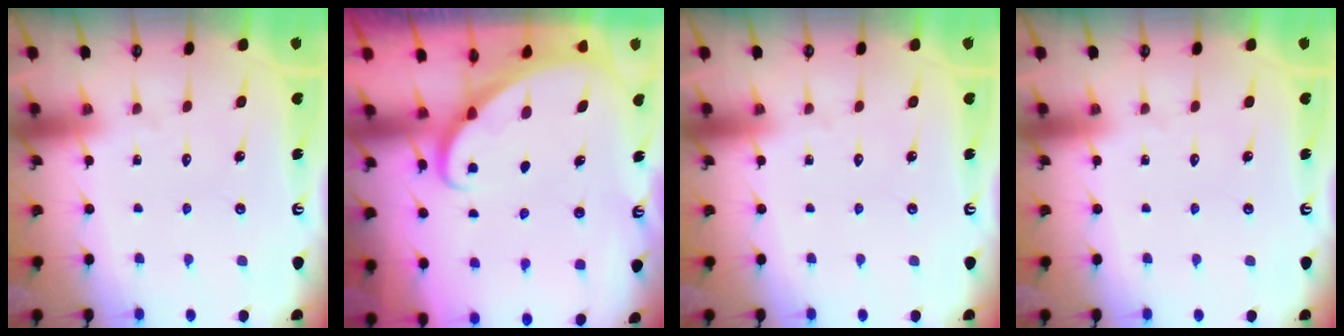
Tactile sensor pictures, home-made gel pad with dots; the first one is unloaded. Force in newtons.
{"total": 2.0, "press": 2.0, "slide": 0.3}
{"total": 0.0}
{"total": 0.0}